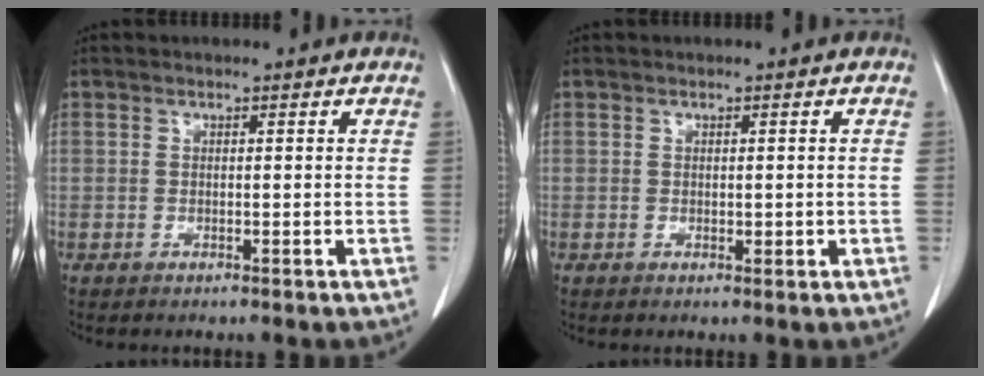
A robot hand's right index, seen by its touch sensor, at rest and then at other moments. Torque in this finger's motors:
{"motor_torque": [-0.08, -0.08, 0.03, 0.00]}